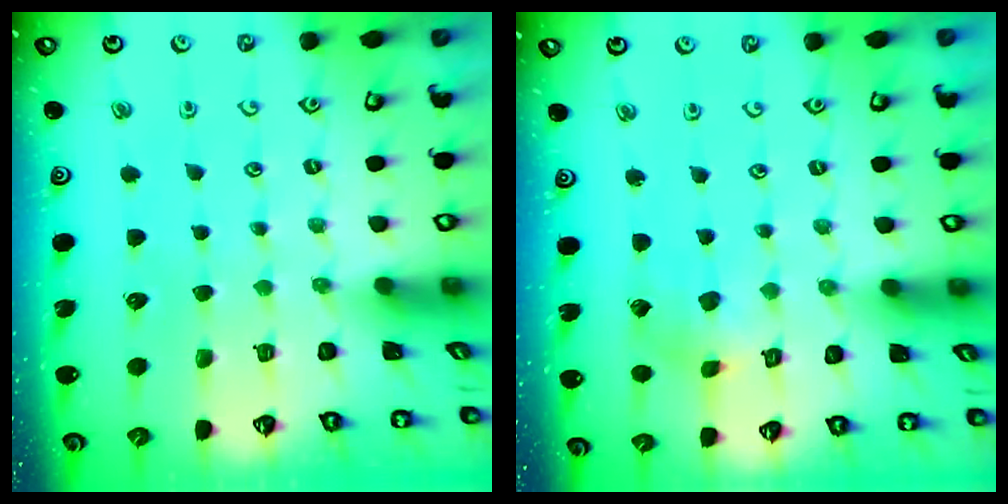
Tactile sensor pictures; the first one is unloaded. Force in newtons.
{"total": 2.0, "press": 2.0, "slide": 0.3}